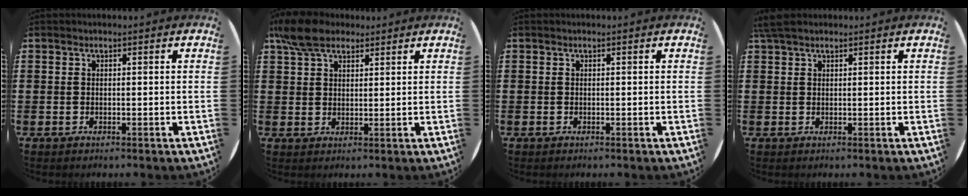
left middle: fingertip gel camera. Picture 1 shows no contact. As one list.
[{"total": 6.0, "force": [4.8, 2.6, 2.4], "torque": [-0.054, -0.004, 0.091]}, {"total": 0.0}, {"total": 1.8, "force": [1.5, 0.5, 0.9], "torque": [-0.021, 0.003, 0.028]}]